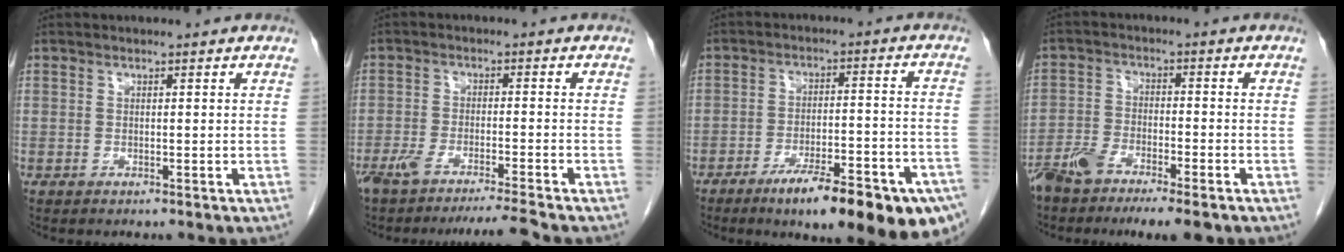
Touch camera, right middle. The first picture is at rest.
{"total": 7.9, "force": [-6.9, -1.2, 3.6], "torque": [-0.049, -0.012, -0.112]}
{"total": 18.9, "force": [-12.5, 3.5, 13.8], "torque": [-0.121, 0.014, -0.181]}
{"total": 10.1, "force": [-7.3, 2.5, 6.6], "torque": [-0.116, -0.008, -0.122]}